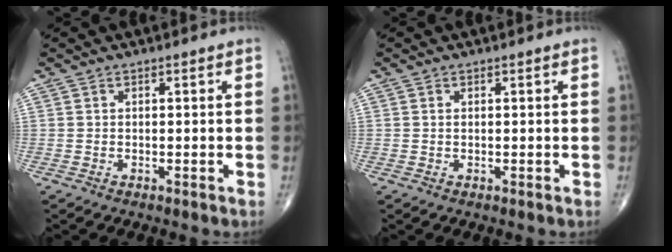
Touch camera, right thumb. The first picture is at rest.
{"total": 0.0}